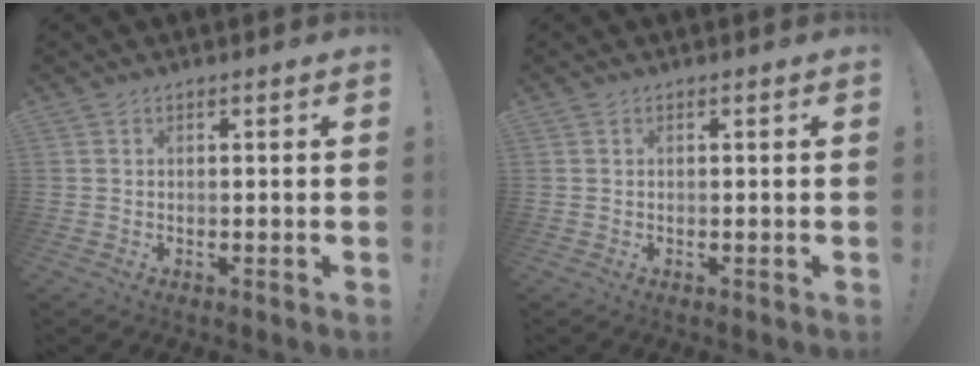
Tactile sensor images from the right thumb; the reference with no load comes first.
{"total": 0.0}